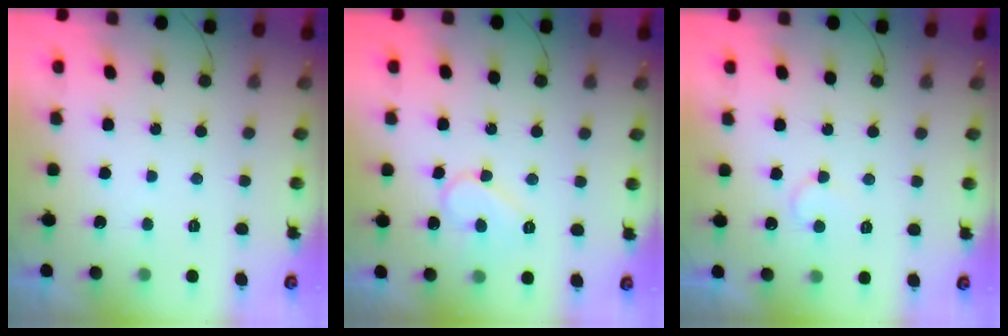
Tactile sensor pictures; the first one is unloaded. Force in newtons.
{"total": 7.4, "press": 7.3, "slide": 0.7}
{"total": 5.4, "press": 5.4, "slide": 0.5}